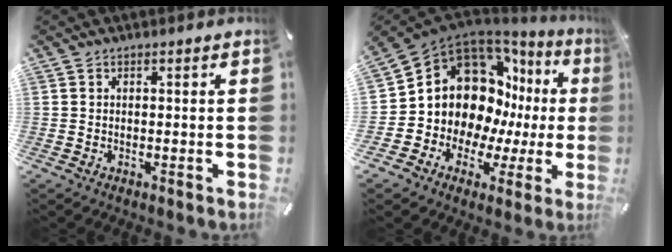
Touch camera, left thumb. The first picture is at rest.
{"total": 16.0, "force": [4.1, 12.9, 8.5], "torque": [-0.148, -0.056, 0.087]}